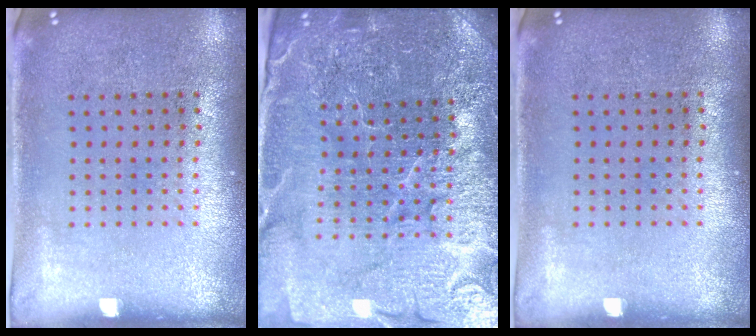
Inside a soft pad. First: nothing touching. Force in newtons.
{"total": 5.4, "press": 4.9, "slide": 2.1}
{"total": 0.0}